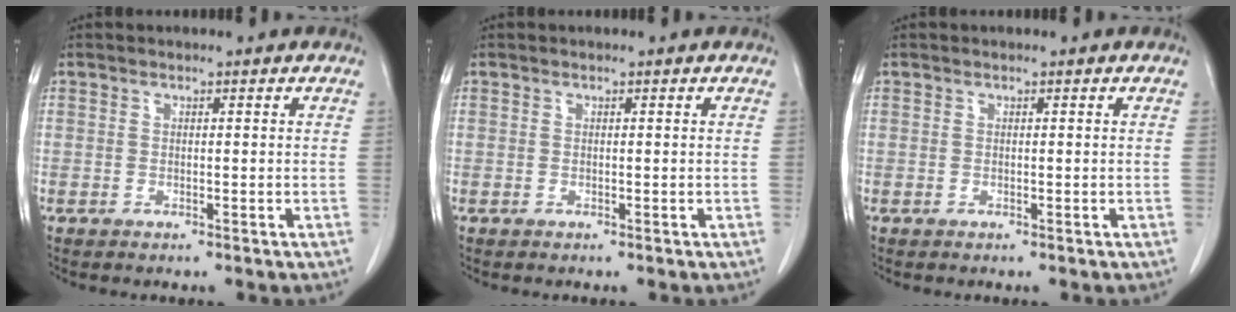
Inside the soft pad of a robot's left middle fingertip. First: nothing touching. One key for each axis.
{"total": 0.0}
{"total": 0.0}